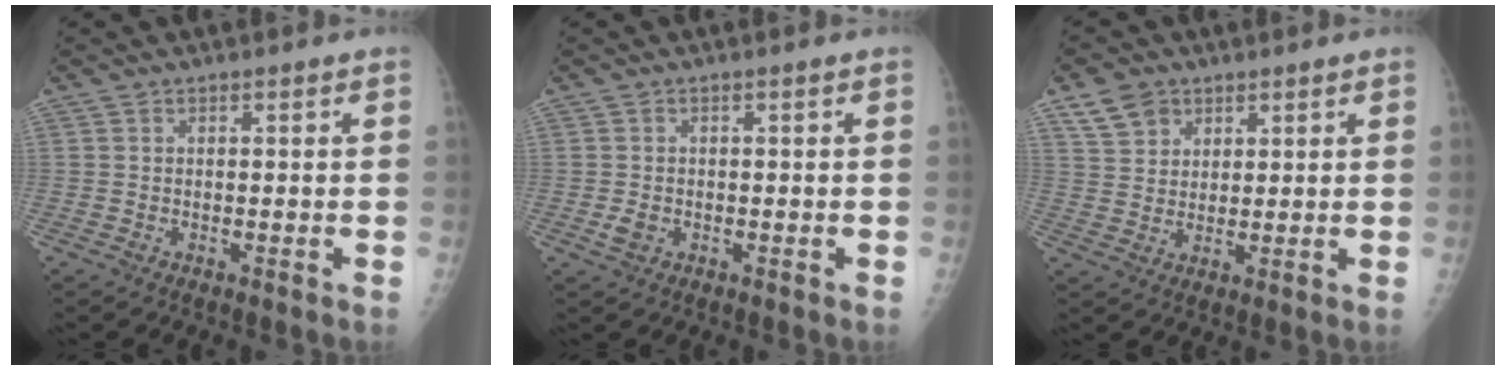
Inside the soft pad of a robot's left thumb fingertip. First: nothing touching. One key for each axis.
{"total": 1.9, "fx": -0.6, "fy": 1.5, "fz": 1.1, "tx": -0.017, "ty": 0.001, "tz": -0.008}
{"total": 6.0, "fx": 3.5, "fy": 4.4, "fz": 2.1, "tx": -0.022, "ty": -0.013, "tz": 0.070}